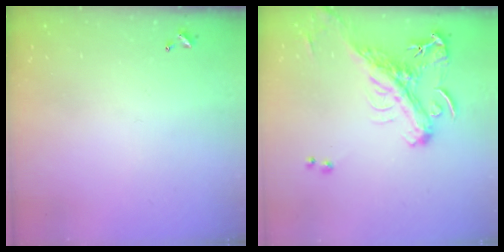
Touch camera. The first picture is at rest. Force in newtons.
{"total": 3.5, "press": 3.4, "slide": 1.0}